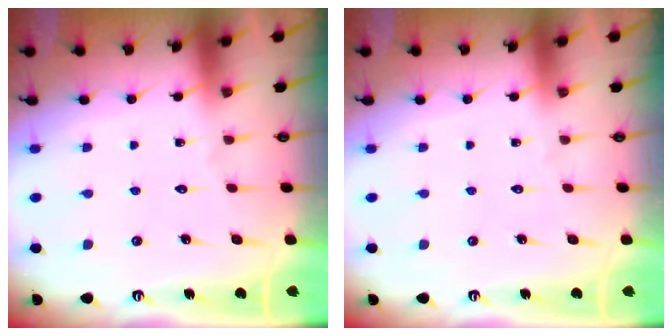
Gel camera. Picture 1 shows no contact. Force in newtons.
{"total": 0.0}